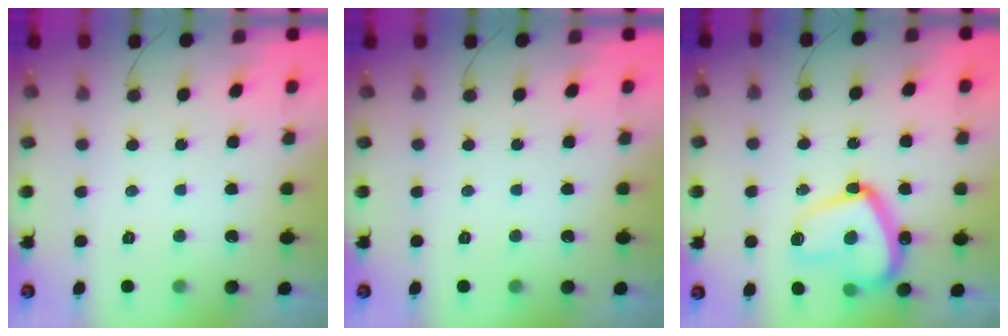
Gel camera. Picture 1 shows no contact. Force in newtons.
{"total": 0.0}
{"total": 17.3, "press": 17.2, "slide": 1.5}